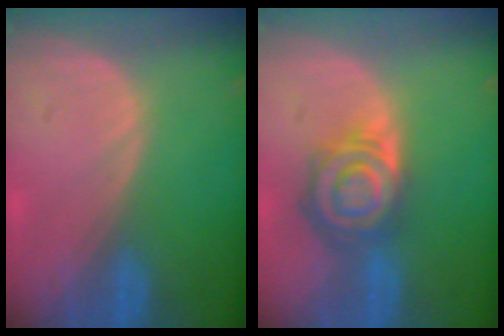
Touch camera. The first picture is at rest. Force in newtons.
{"total": 8.0, "press": 7.1, "slide": 3.6}